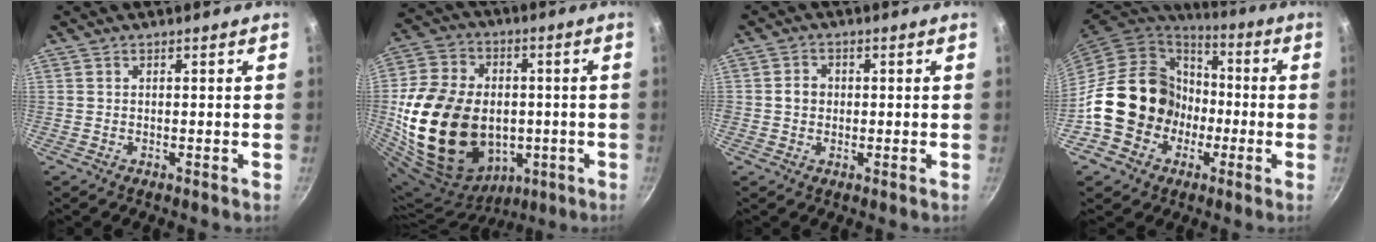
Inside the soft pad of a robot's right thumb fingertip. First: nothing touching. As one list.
[{"total": 26.2, "force": [-2.8, 19.5, 17.3], "torque": [-0.313, 0.034, -0.029]}, {"total": 3.1, "force": [0.0, 2.7, 1.5], "torque": [-0.011, 0.008, -0.005]}, {"total": 19.0, "force": [-3.7, 16.4, 8.8], "torque": [-0.118, 0.052, -0.052]}]